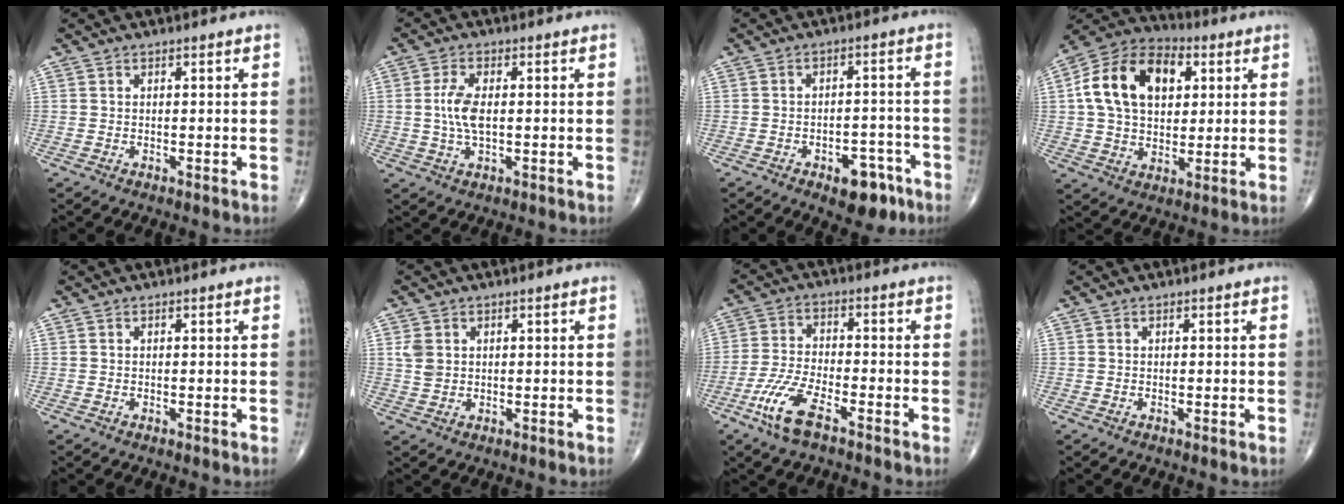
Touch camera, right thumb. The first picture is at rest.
{"total": 5.8, "force": [0.2, 2.7, 5.2], "torque": [-0.113, 0.001, 0.001]}
{"total": 8.7, "force": [-5.1, 4.3, 5.5], "torque": [-0.051, 0.038, -0.067]}
{"total": 18.0, "force": [4.2, 12.0, 12.7], "torque": [-0.203, 0.010, 0.067]}
{"total": 0.0}
{"total": 3.2, "force": [0.8, 2.6, 1.7], "torque": [-0.027, -0.001, 0.022]}
{"total": 8.9, "force": [-5.2, 2.8, 6.6], "torque": [-0.149, 0.016, -0.102]}
{"total": 0.0}